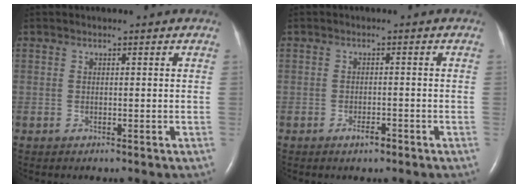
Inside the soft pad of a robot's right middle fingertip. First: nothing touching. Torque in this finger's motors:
{"motor_torque": [0.39, -0.33, 0.01, 0.03]}